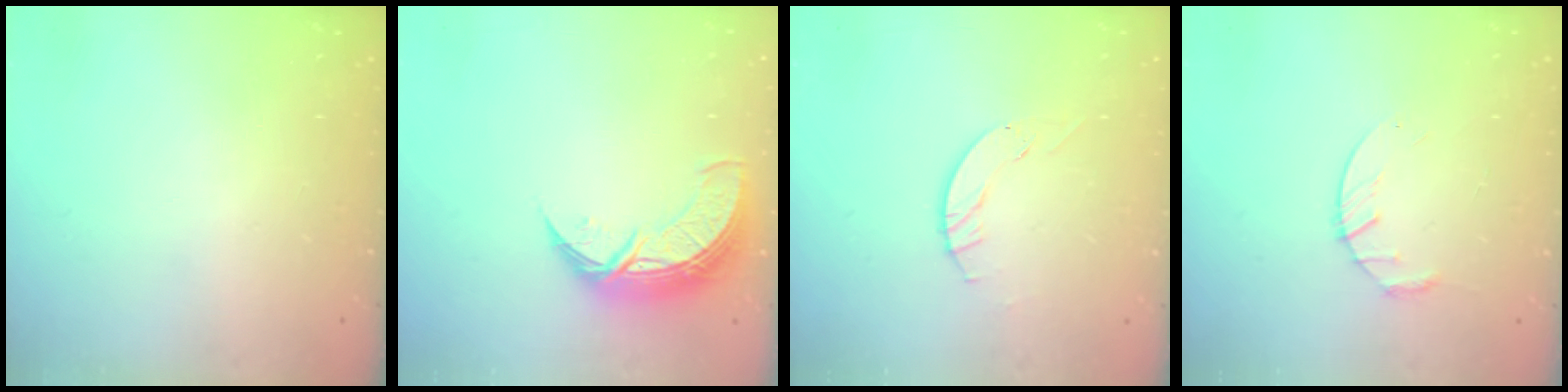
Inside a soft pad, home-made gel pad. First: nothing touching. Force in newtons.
{"total": 10.3, "press": 10.3, "slide": 0.7}
{"total": 4.0, "press": 4.0, "slide": 0.4}
{"total": 3.6, "press": 3.6, "slide": 0.6}